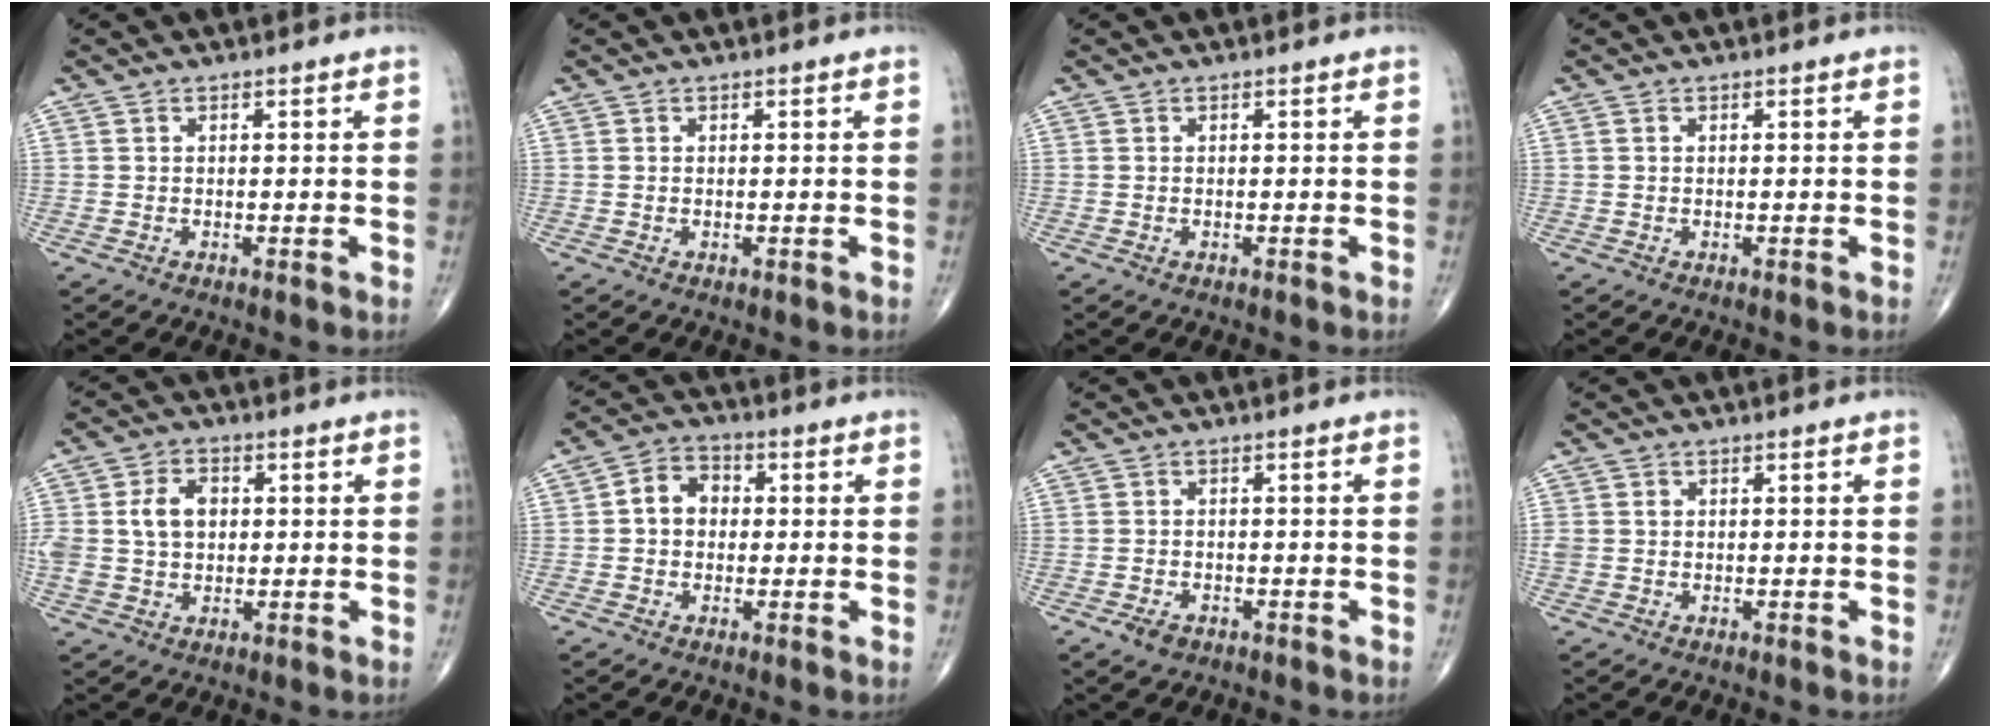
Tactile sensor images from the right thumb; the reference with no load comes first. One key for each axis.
{"total": 0.0}
{"total": 0.0}
{"total": 0.0}
{"total": 8.2, "fx": 1.0, "fy": 6.0, "fz": 5.5, "tx": -0.099, "ty": 0.009, "tz": 0.018}
{"total": 6.3, "fx": 0.3, "fy": 5.1, "fz": 3.7, "tx": -0.044, "ty": 0.020, "tz": -0.005}
{"total": 2.5, "fx": -1.4, "fy": 1.6, "fz": 1.3, "tx": -0.020, "ty": 0.002, "tz": -0.021}
{"total": 1.6, "fx": 0.1, "fy": 1.4, "fz": 0.7, "tx": -0.015, "ty": 0.006, "tz": 0.006}